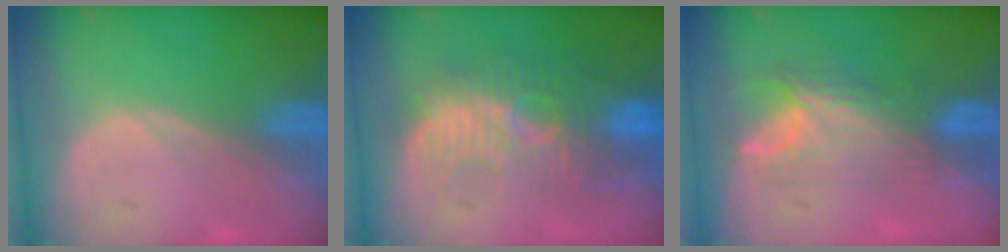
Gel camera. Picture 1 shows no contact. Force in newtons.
{"total": 10.1, "press": 9.3, "slide": 4.0}
{"total": 8.0, "press": 6.6, "slide": 4.5}